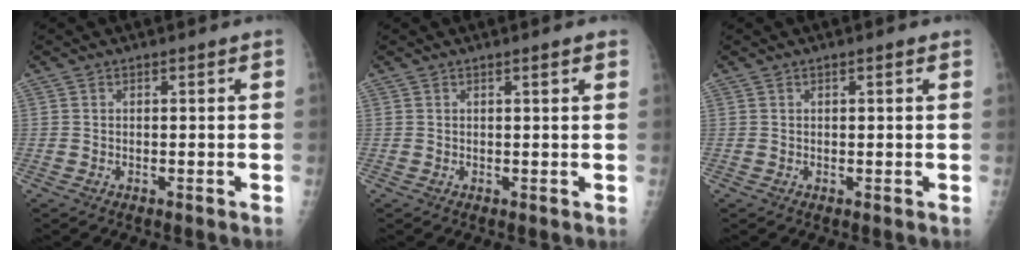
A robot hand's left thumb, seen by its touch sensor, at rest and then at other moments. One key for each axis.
{"total": 1.6, "fx": 1.0, "fy": 0.1, "fz": 1.2, "tx": -0.016, "ty": 0.000, "tz": 0.011}
{"total": 1.1, "fx": 0.3, "fy": 0.3, "fz": 0.9, "tx": -0.016, "ty": 0.002, "tz": 0.003}